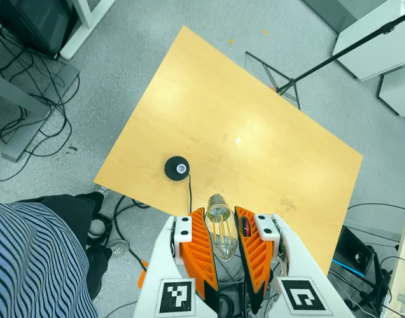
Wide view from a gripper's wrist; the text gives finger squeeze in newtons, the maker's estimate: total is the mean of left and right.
{"total": 21.4, "left": 25.2, "right": 17.6}